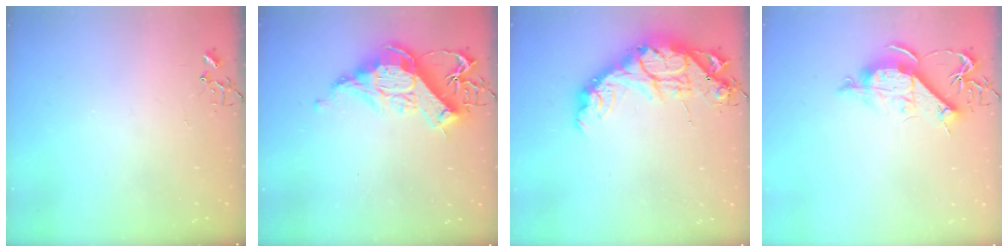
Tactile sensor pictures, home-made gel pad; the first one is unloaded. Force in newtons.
{"total": 15.7, "press": 15.5, "slide": 1.9}
{"total": 17.5, "press": 17.5, "slide": 1.5}
{"total": 10.3, "press": 10.2, "slide": 0.8}